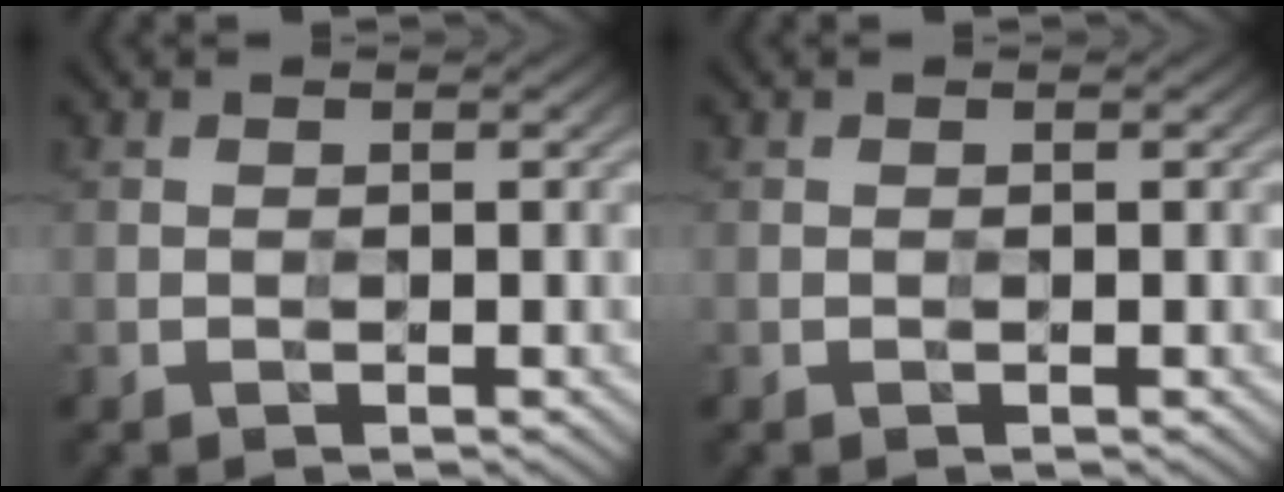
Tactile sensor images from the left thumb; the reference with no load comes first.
{"total": 0.0}